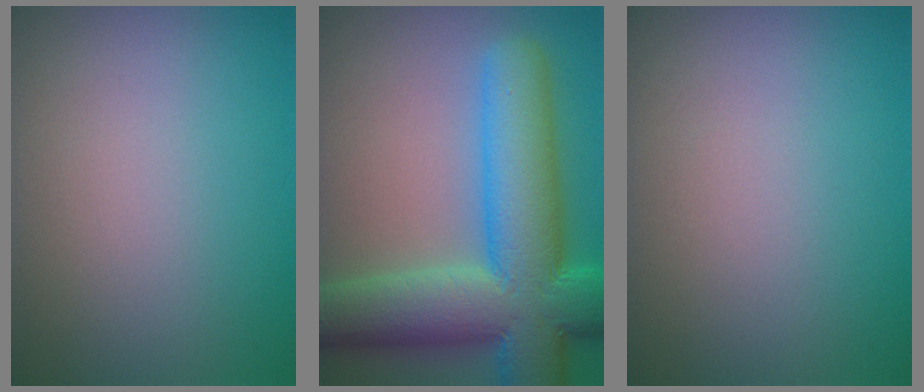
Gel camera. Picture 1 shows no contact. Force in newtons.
{"total": 12.8, "press": 12.8, "slide": 0.5}
{"total": 0.0}